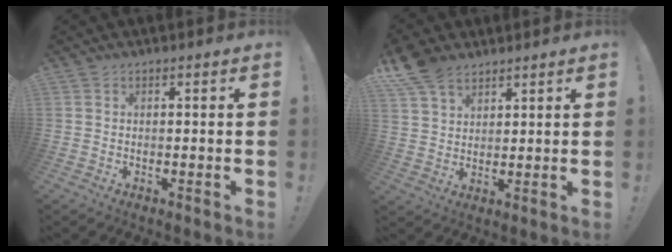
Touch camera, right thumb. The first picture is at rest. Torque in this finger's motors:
{"motor_torque": [-0.70, 1.05, 0.75, 0.60, 0.02]}